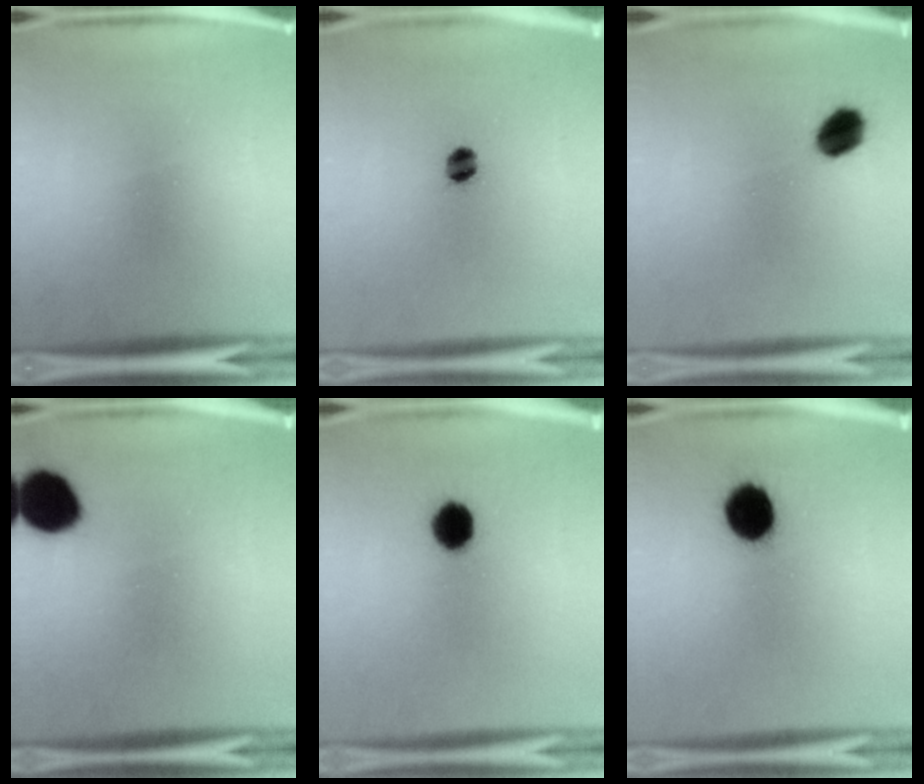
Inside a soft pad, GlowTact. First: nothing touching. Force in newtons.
{"total": 3.8}
{"total": 7.0}
{"total": 11.7}
{"total": 6.8}
{"total": 9.9}